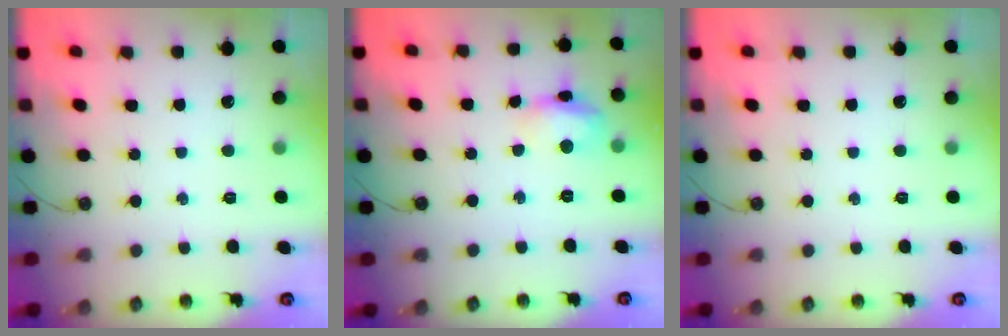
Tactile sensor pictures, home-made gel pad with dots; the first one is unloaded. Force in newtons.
{"total": 10.9, "press": 10.9, "slide": 0.9}
{"total": 0.0}